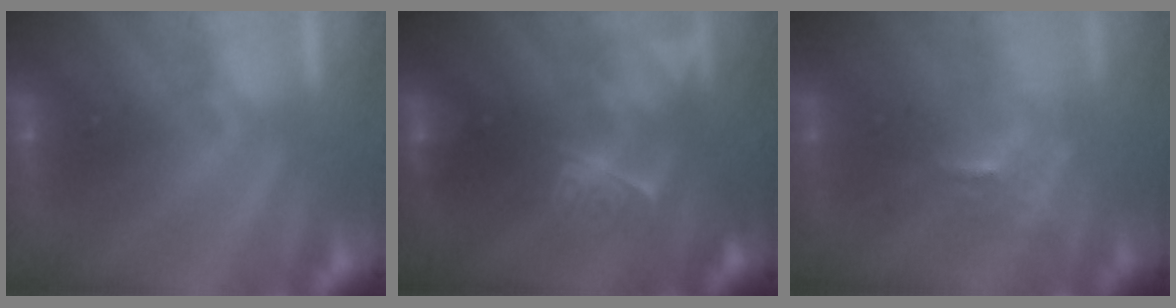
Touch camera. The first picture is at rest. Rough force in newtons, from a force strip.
{"total": 2.5}
{"total": 2.5}